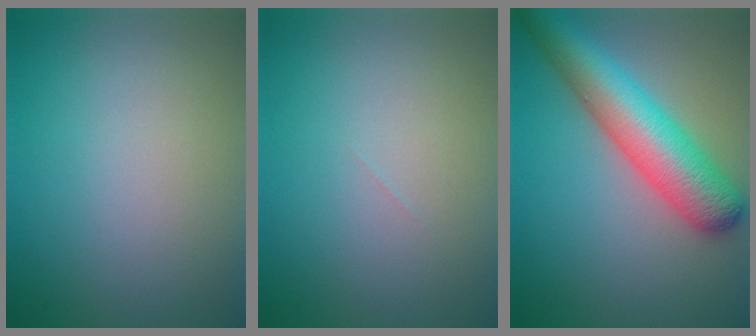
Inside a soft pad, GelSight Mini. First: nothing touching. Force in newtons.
{"total": 0.0}
{"total": 8.4, "press": 8.4, "slide": 0.3}